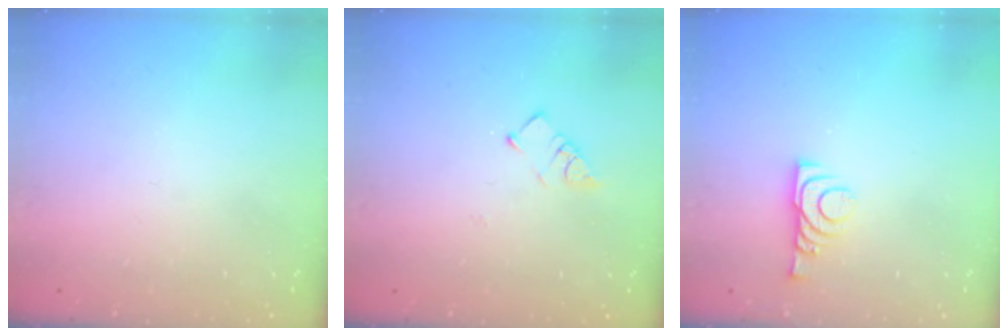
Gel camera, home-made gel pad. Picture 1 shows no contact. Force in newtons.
{"total": 2.9, "press": 2.9, "slide": 0.0}
{"total": 6.7, "press": 6.7, "slide": 0.7}